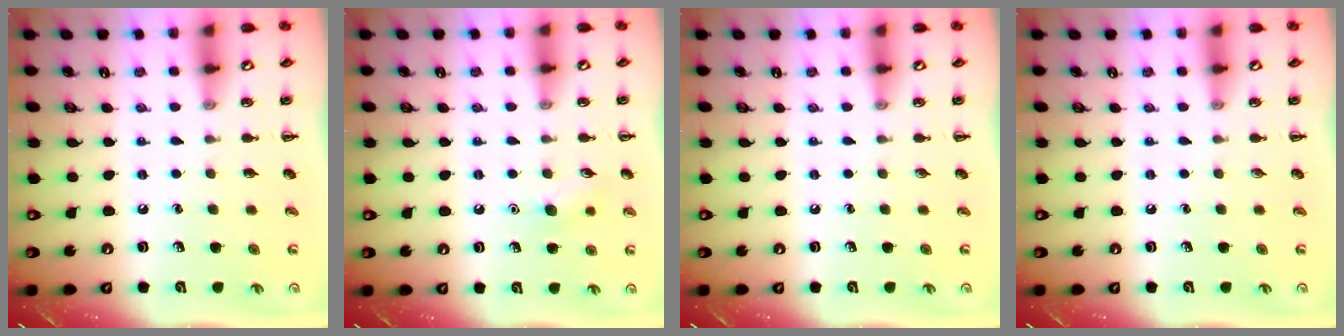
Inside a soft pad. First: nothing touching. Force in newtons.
{"total": 8.2, "press": 7.9, "slide": 2.0}
{"total": 0.0}
{"total": 0.0}